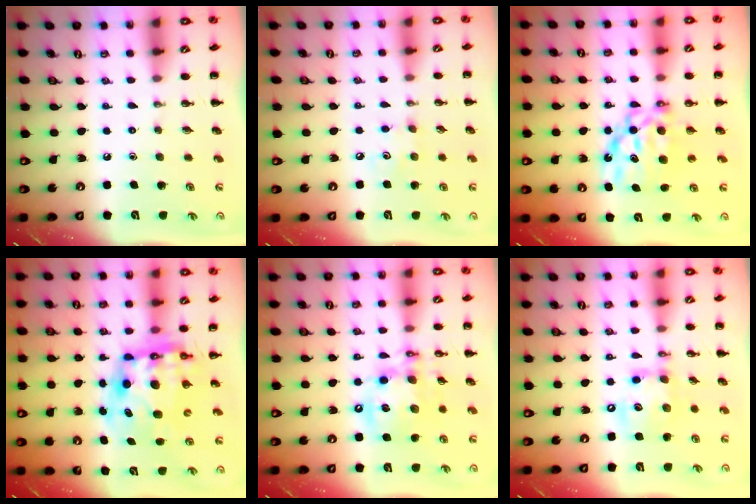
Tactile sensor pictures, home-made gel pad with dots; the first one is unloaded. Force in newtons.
{"total": 3.8, "press": 3.7, "slide": 0.7}
{"total": 8.7, "press": 8.6, "slide": 1.4}
{"total": 11.5, "press": 11.2, "slide": 2.7}
{"total": 15.3, "press": 15.0, "slide": 3.1}
{"total": 13.2, "press": 13.1, "slide": 2.1}